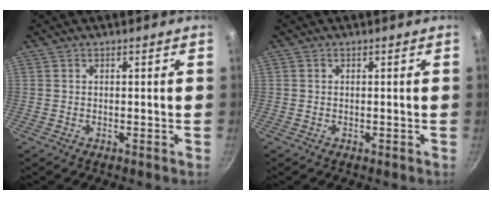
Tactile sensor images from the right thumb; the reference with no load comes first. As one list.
[{"total": 0.0}]